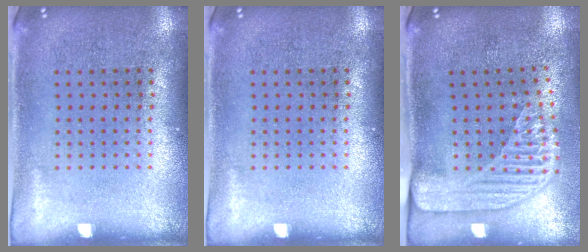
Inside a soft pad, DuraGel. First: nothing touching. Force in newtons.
{"total": 0.0}
{"total": 2.3, "press": 1.7, "slide": 1.5}